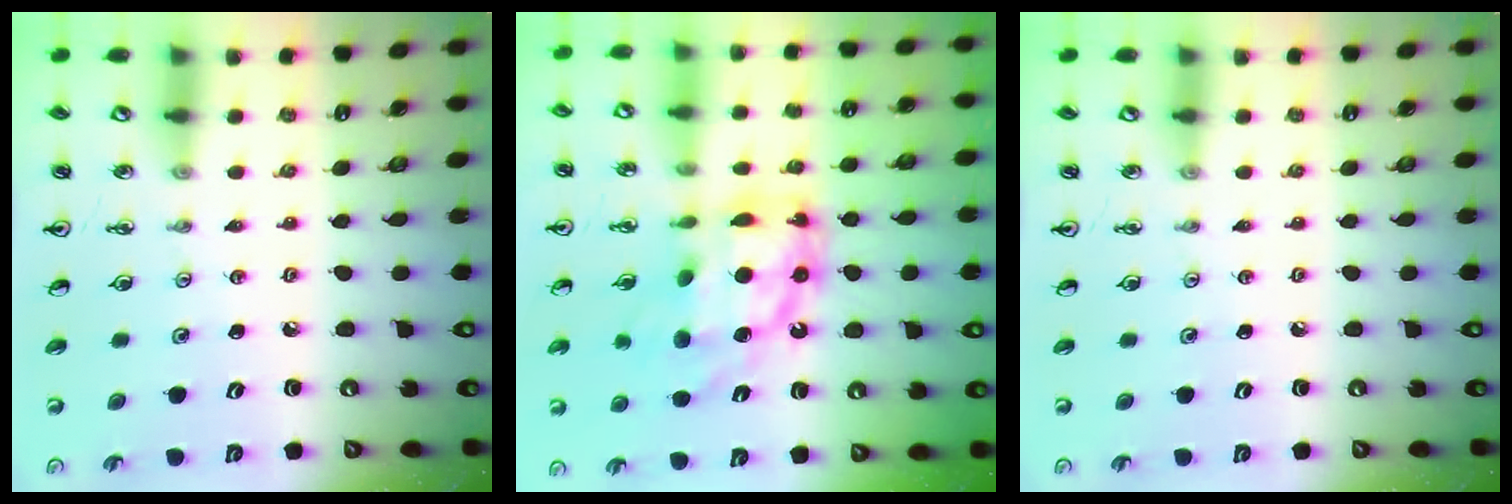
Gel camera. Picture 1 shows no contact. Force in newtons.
{"total": 14.5, "press": 14.5, "slide": 1.3}
{"total": 0.0}